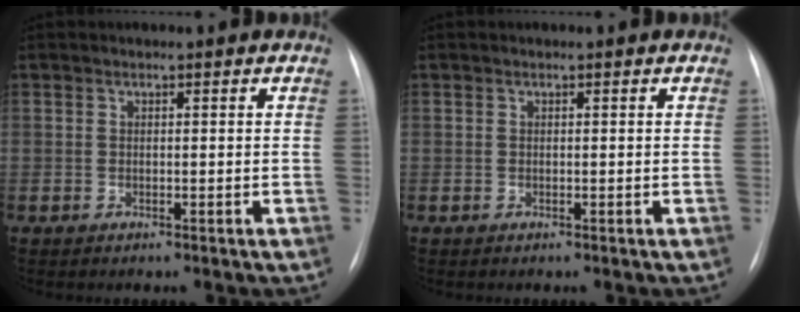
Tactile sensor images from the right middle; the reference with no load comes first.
{"total": 0.0}